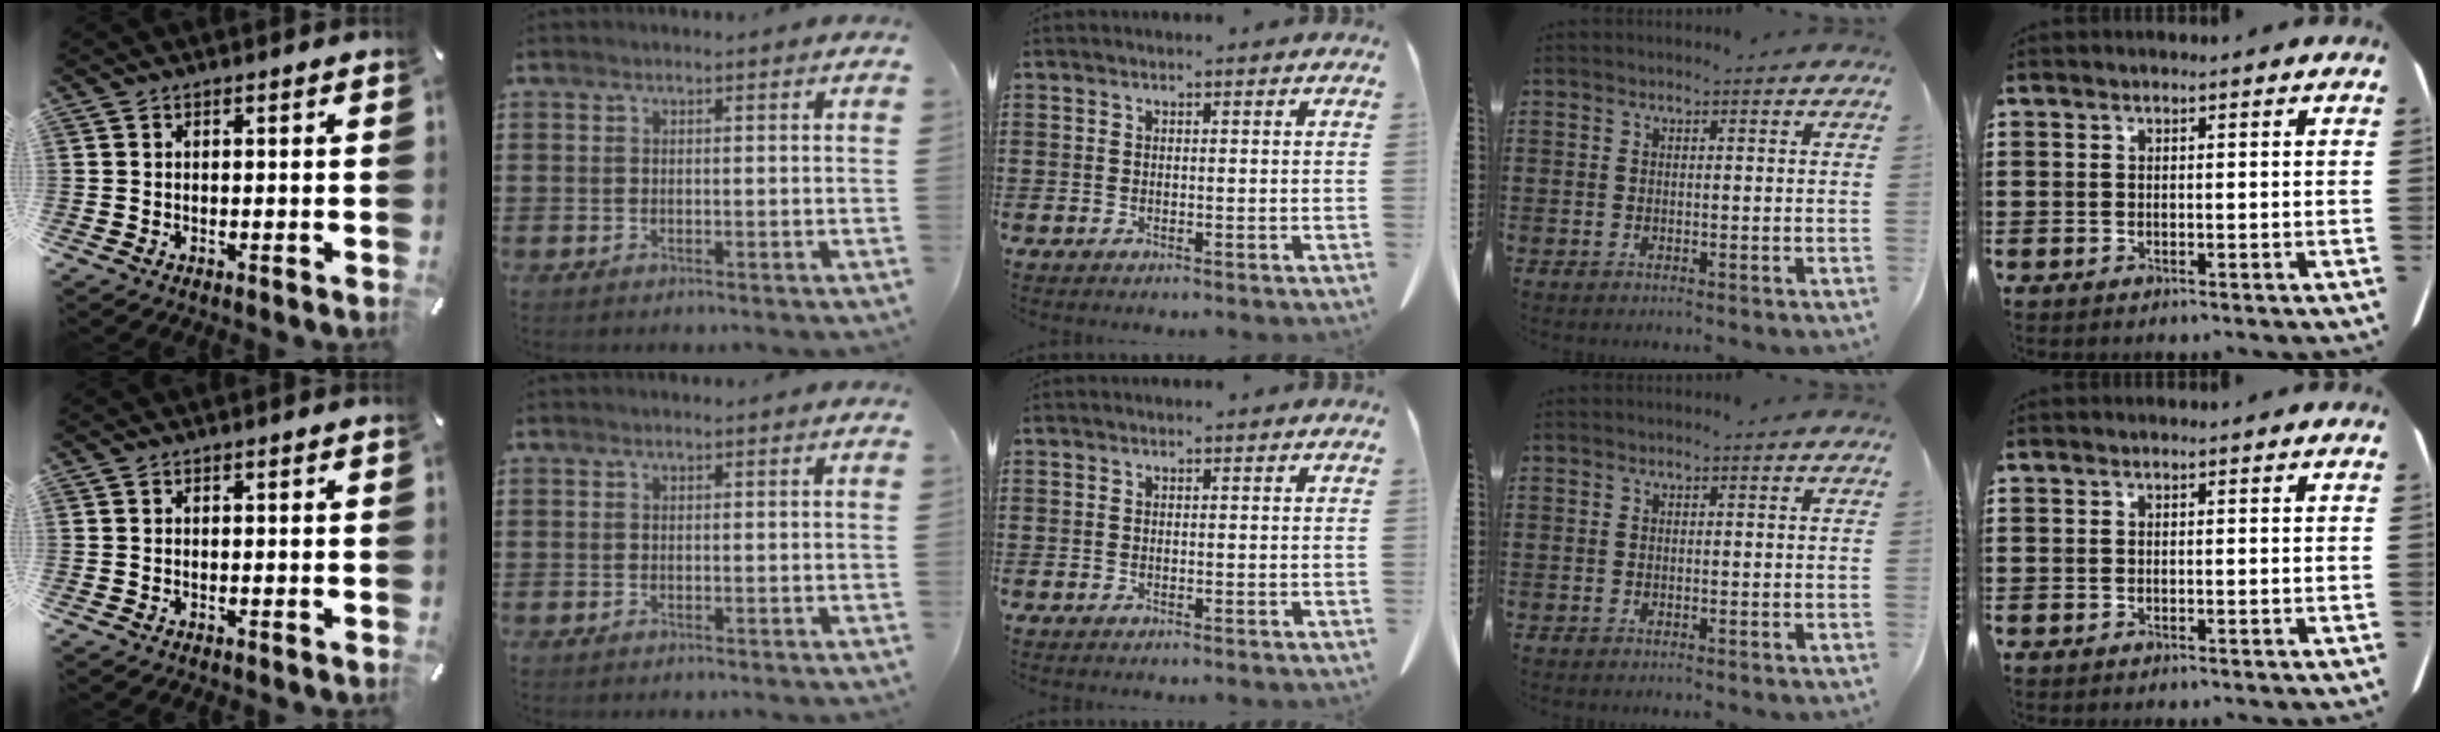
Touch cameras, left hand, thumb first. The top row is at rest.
{}